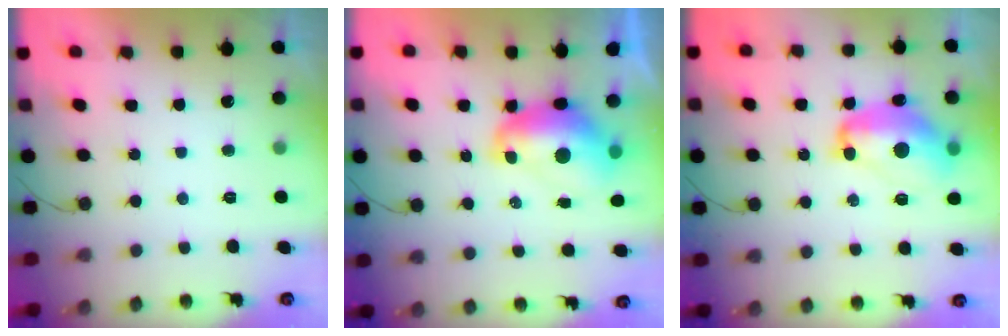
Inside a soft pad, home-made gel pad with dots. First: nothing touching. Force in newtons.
{"total": 11.4, "press": 11.3, "slide": 1.2}
{"total": 14.5, "press": 14.4, "slide": 1.6}